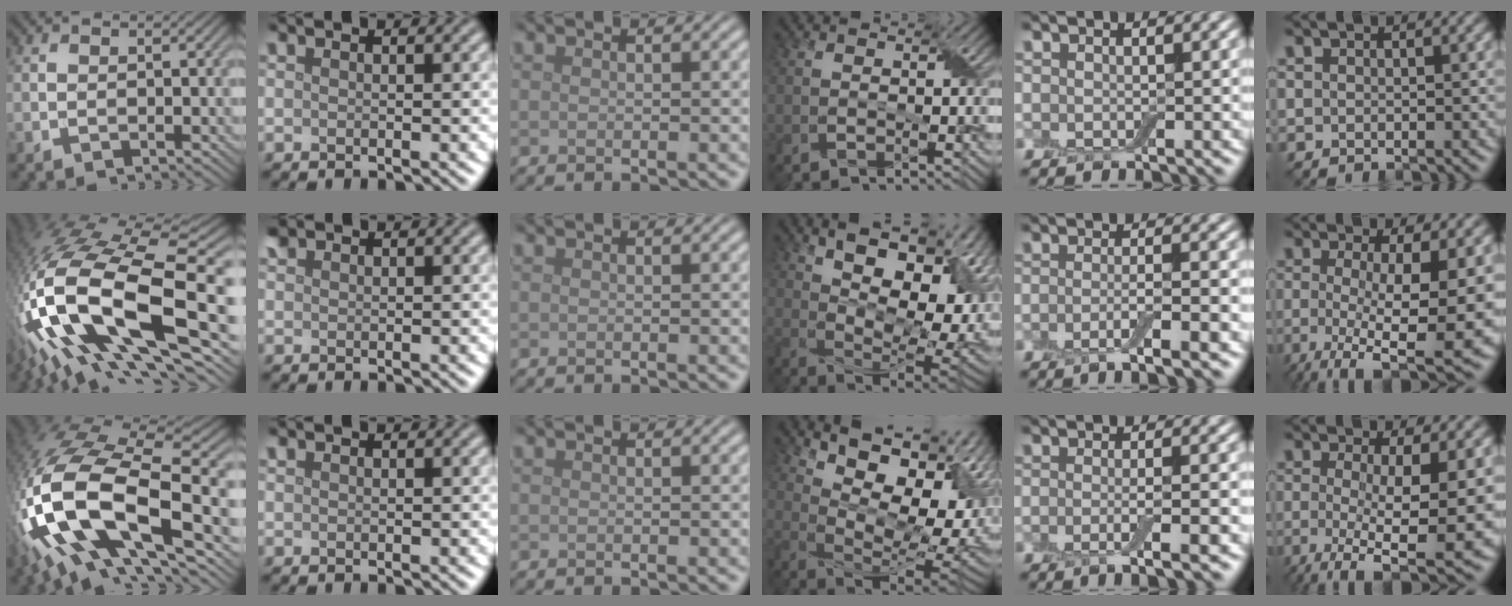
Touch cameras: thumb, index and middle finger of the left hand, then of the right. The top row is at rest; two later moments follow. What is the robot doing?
{"motion": "wrap", "object": "adhesive wrap"}